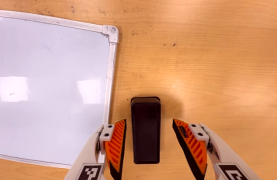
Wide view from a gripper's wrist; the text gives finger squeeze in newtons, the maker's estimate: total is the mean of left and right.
{"total": 0.0}